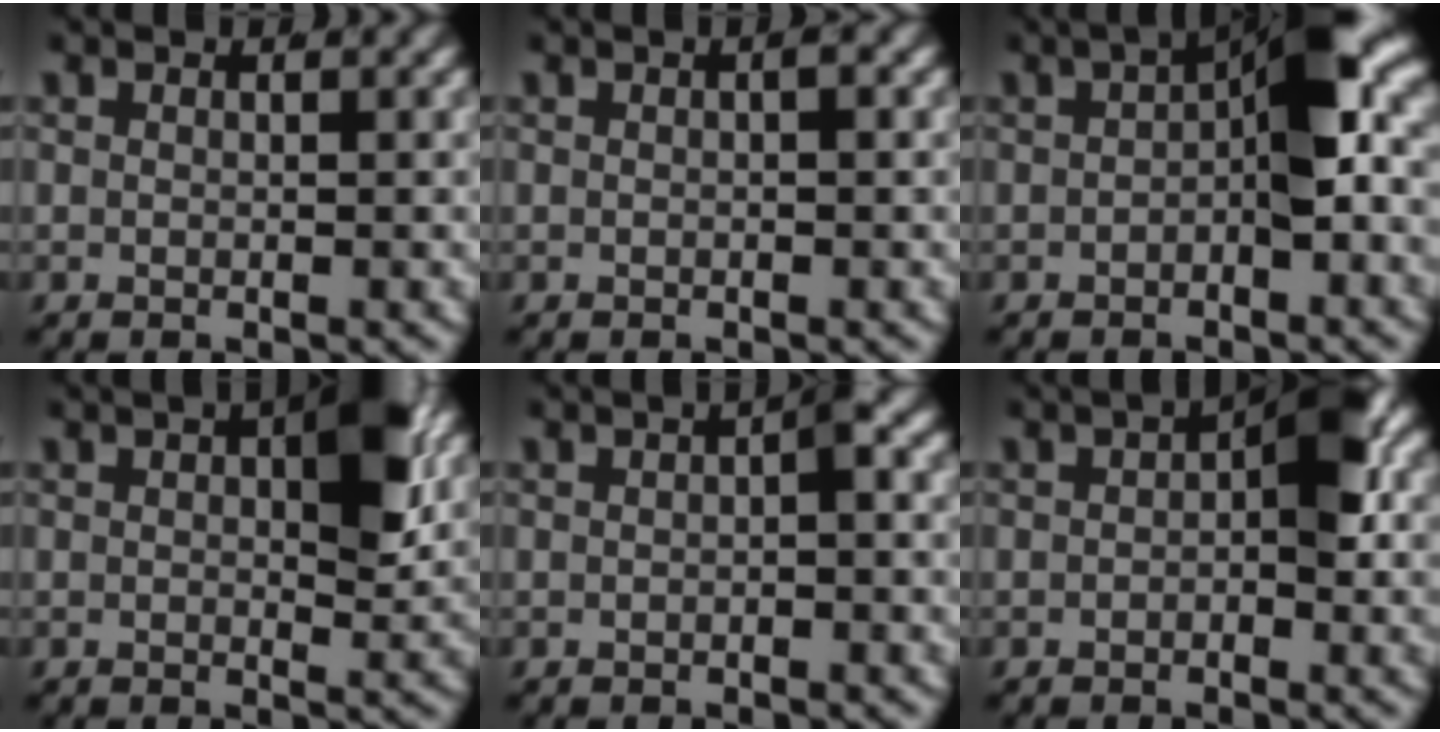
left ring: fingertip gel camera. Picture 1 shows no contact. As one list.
[{"total": 0.6, "force": [0.1, 0.0, 0.6], "torque": [-0.011, 0.003, 0.003]}, {"total": 6.4, "force": [0.3, 1.7, 6.1], "torque": [-0.087, 0.001, 0.007]}, {"total": 4.0, "force": [0.7, 1.7, 3.5], "torque": [-0.052, 0.000, 0.008]}, {"total": 1.1, "force": [-0.1, -0.1, 1.1], "torque": [-0.019, 0.001, -0.001]}, {"total": 3.9, "force": [0.1, 1.4, 3.6], "torque": [-0.049, -0.003, 0.004]}]